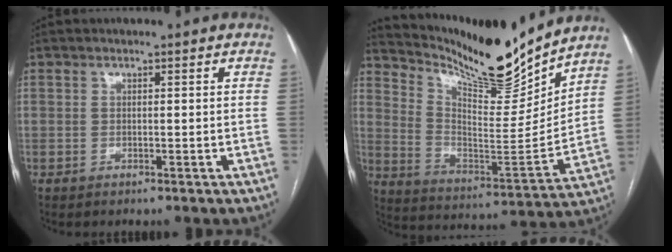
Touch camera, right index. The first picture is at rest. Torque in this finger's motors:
{"motor_torque": [-0.49, 1.31, 0.06, 0.03]}